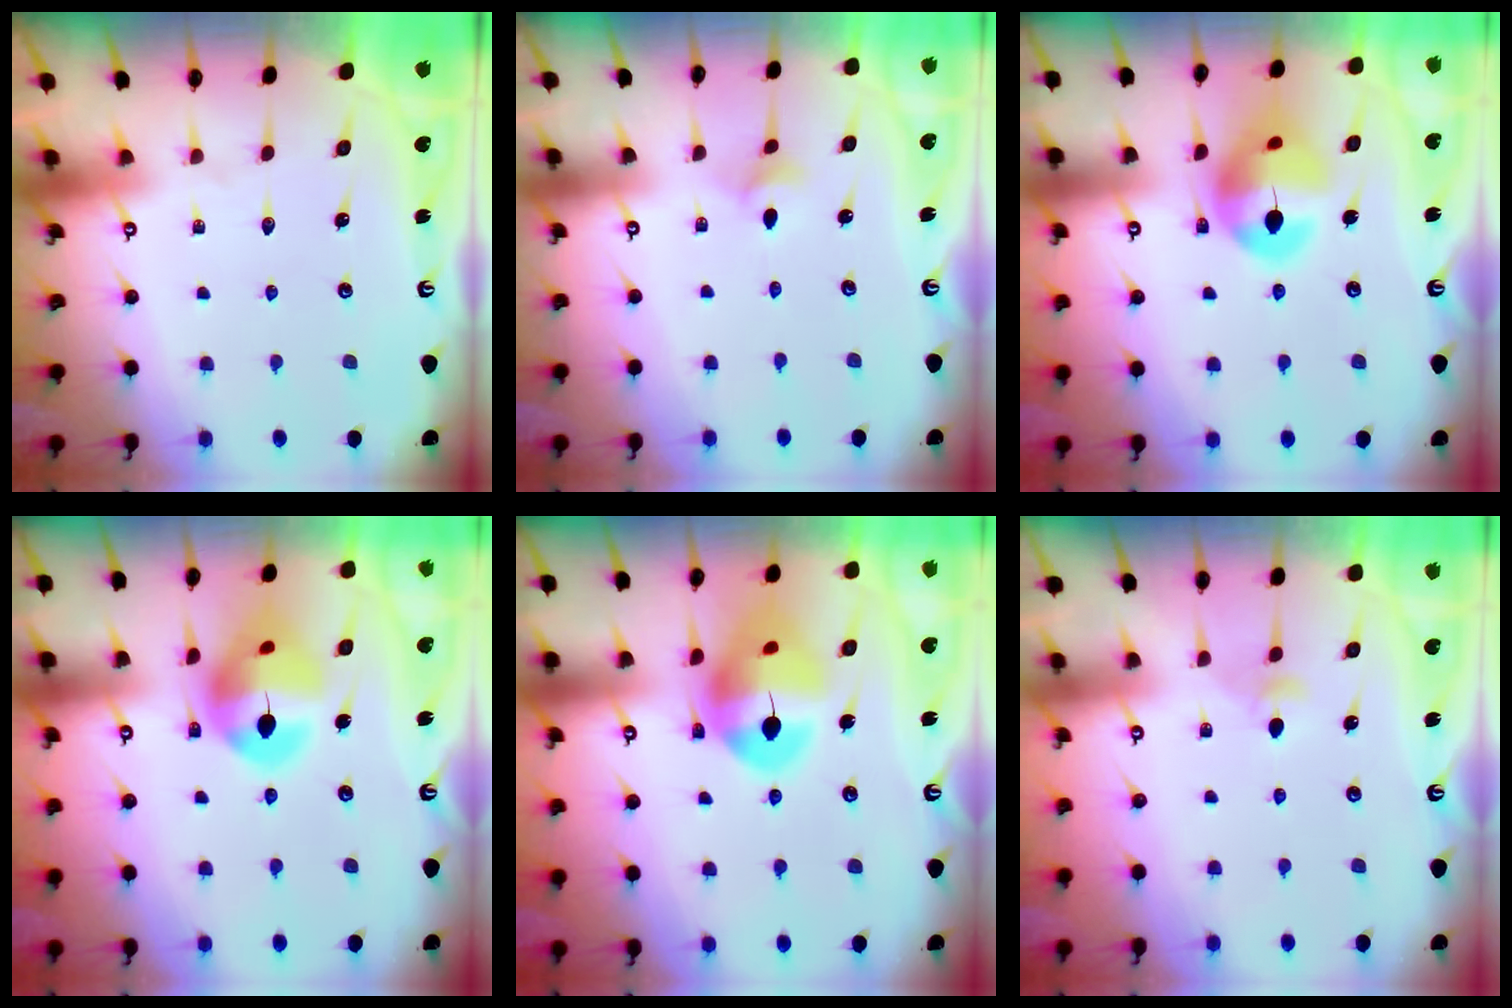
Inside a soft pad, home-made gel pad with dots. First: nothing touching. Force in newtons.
{"total": 3.1, "press": 3.0, "slide": 0.6}
{"total": 14.6, "press": 14.5, "slide": 1.6}
{"total": 15.1, "press": 15.0, "slide": 1.9}
{"total": 15.4, "press": 15.3, "slide": 1.8}
{"total": 3.2, "press": 3.1, "slide": 0.7}